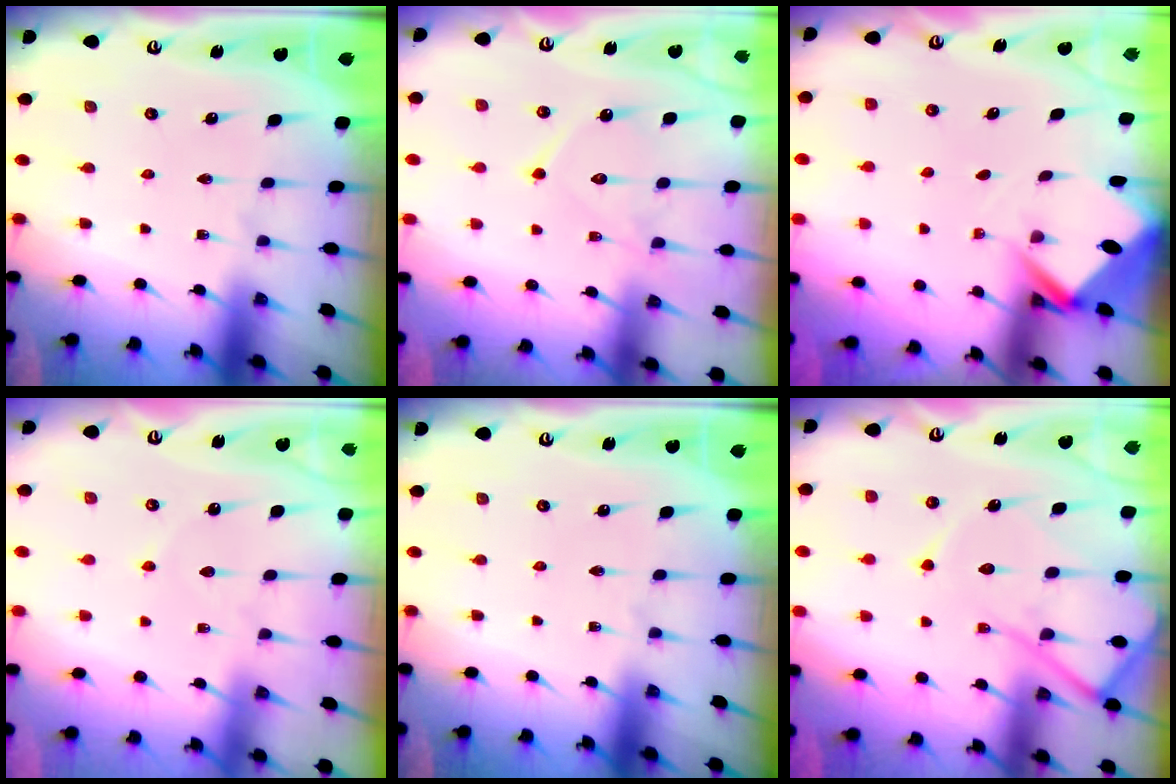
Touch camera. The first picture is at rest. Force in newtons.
{"total": 12.2, "press": 12.1, "slide": 1.0}
{"total": 2.4, "press": 2.4, "slide": 0.1}
{"total": 2.6, "press": 2.6, "slide": 0.3}
{"total": 0.0}
{"total": 14.1, "press": 14.1, "slide": 1.3}